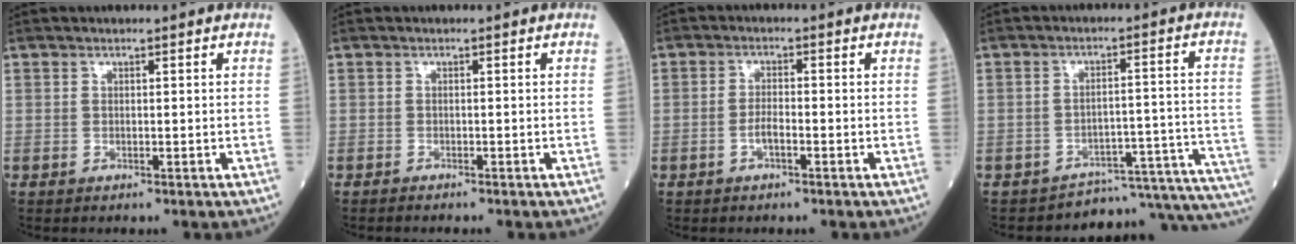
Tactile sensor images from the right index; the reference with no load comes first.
{"total": 1.1, "force": [-1.1, 0.1, 0.4], "torque": [-0.007, -0.001, -0.015]}
{"total": 2.3, "force": [-1.0, 0.6, 2.0], "torque": [-0.036, 0.002, -0.020]}
{"total": 14.4, "force": [-14.3, 1.0, 1.1], "torque": [0.019, 0.061, -0.176]}